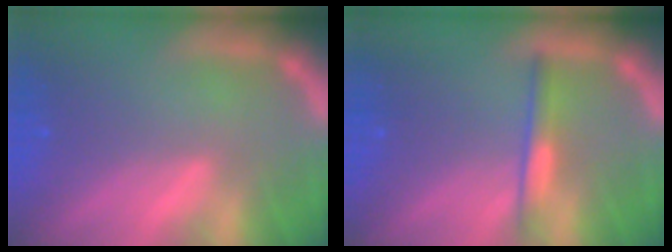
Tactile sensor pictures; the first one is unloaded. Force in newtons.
{"total": 2.4}